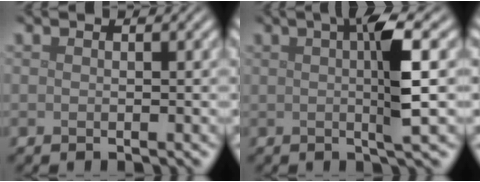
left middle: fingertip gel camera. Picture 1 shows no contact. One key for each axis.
{"total": 5.2, "fx": 0.8, "fy": 0.4, "fz": 5.1, "tx": -0.089, "ty": 0.006, "tz": 0.015}